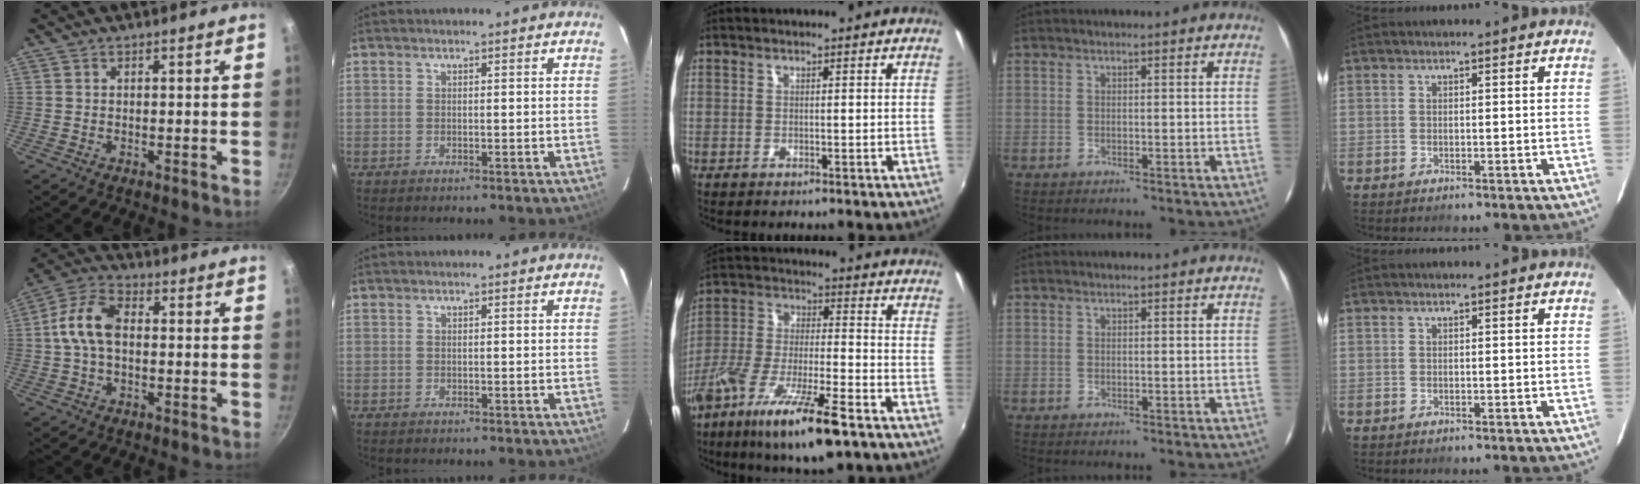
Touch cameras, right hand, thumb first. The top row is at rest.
{"thumb": {"total": 9.9, "force": [0.3, 6.0, 7.9], "torque": [-0.151, 0.032, -0.007]}, "middle": {"total": 17.4, "force": [-10.6, 3.5, 13.3], "torque": [-0.264, -0.047, -0.198]}}